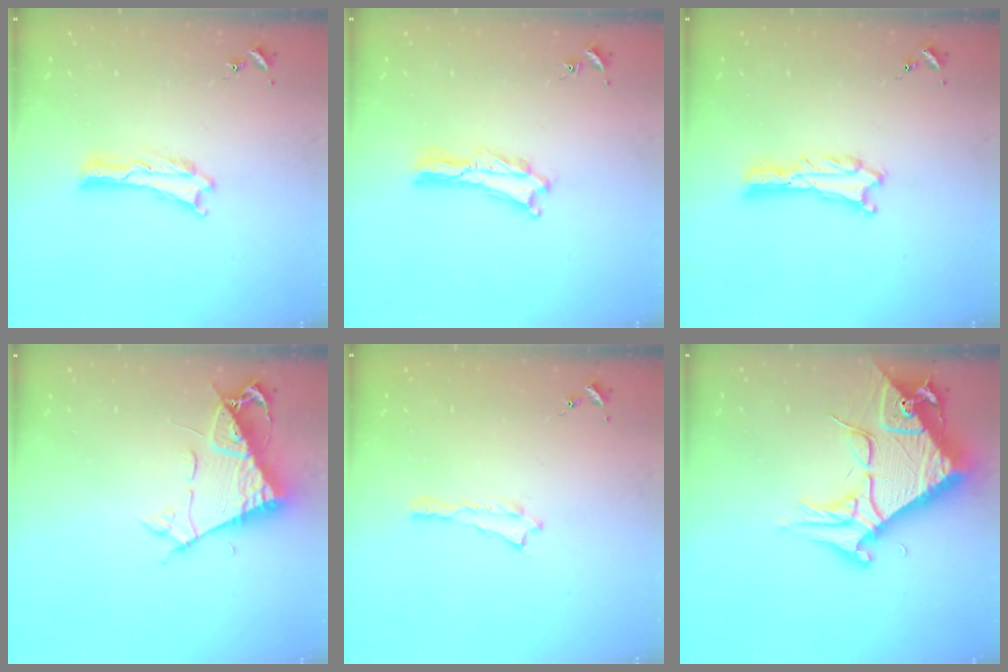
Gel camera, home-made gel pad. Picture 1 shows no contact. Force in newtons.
{"total": 0.7, "press": 0.7, "slide": 0.2}
{"total": 0.7, "press": 0.7, "slide": 0.1}
{"total": 7.6, "press": 7.6, "slide": 0.9}
{"total": 0.0}
{"total": 12.0, "press": 11.9, "slide": 1.4}